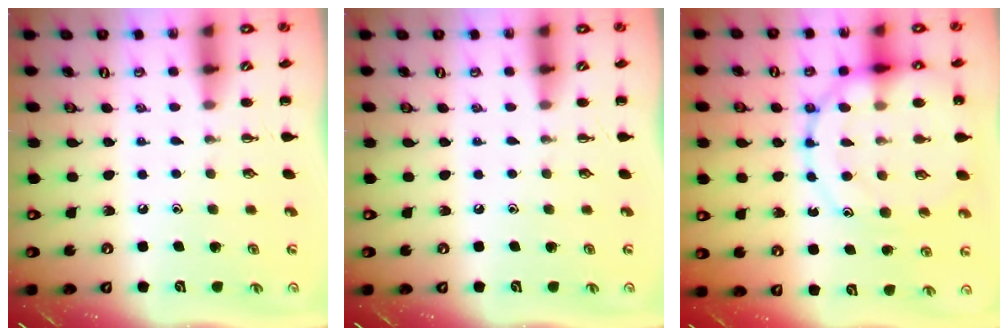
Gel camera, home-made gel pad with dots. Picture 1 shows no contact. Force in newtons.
{"total": 0.0}
{"total": 16.9, "press": 16.7, "slide": 2.5}